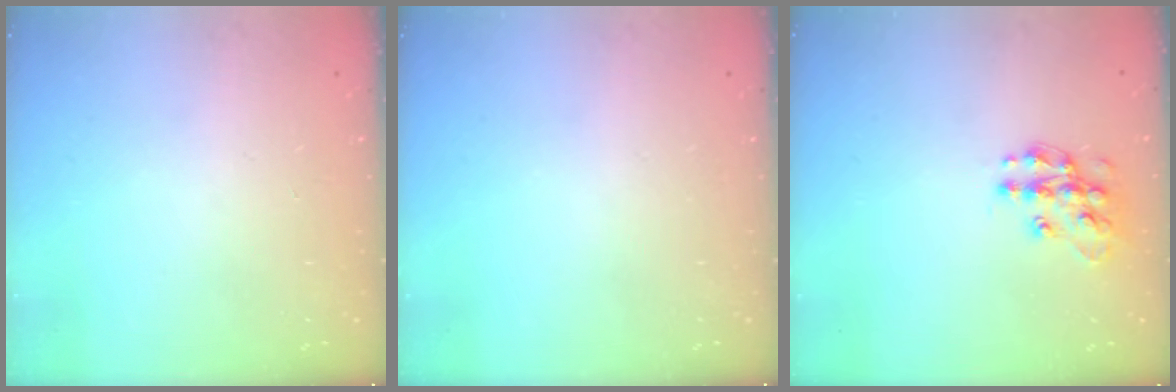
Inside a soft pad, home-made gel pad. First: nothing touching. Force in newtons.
{"total": 0.0}
{"total": 12.6, "press": 12.6, "slide": 0.8}